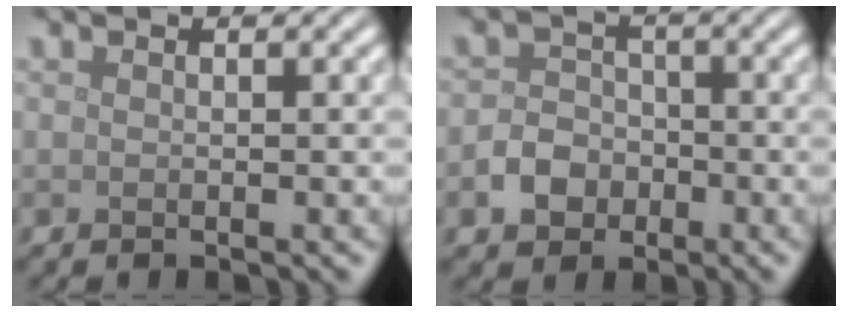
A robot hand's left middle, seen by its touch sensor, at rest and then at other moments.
{"total": 3.3, "force": [-1.4, 2.7, 1.3], "torque": [-0.018, 0.002, -0.030]}